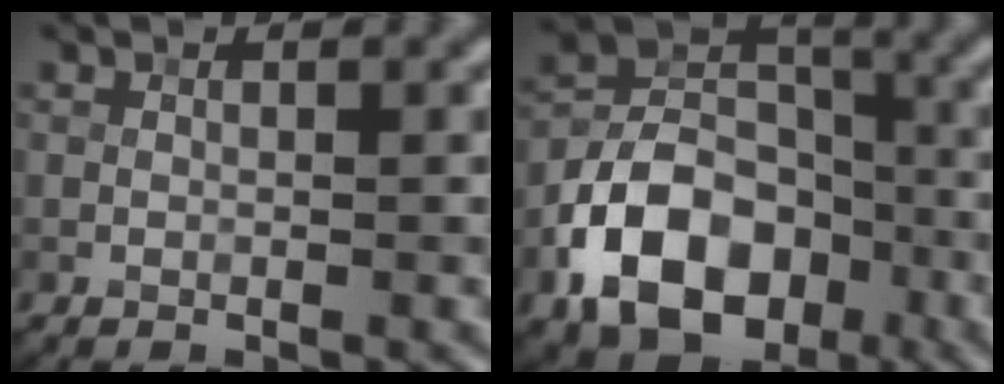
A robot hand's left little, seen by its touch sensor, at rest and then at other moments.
{"total": 11.0, "force": [-4.9, 7.5, 6.4], "torque": [-0.113, 0.002, -0.095]}